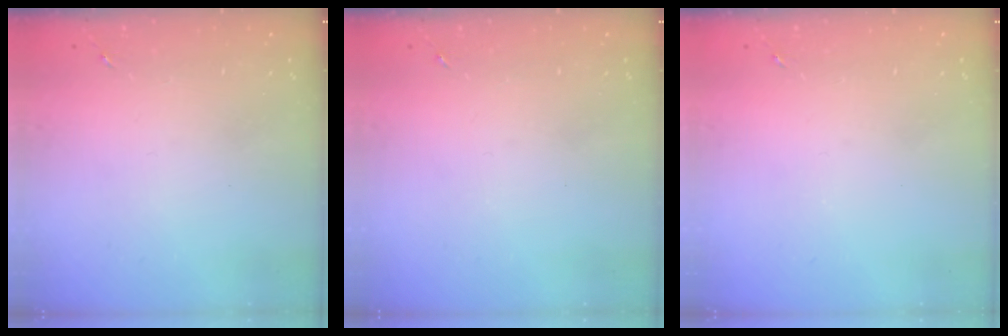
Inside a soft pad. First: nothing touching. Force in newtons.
{"total": 0.0}
{"total": 0.0}